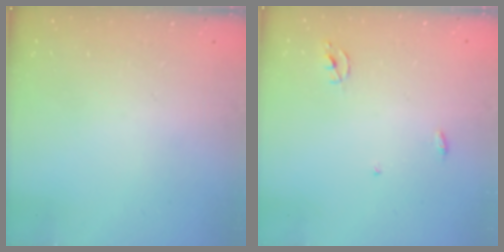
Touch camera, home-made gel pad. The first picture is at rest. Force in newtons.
{"total": 2.3, "press": 2.3, "slide": 0.1}